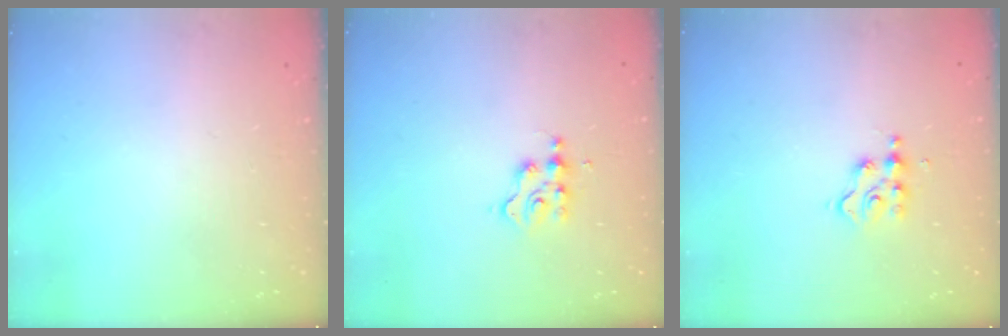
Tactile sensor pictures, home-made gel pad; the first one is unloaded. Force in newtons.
{"total": 3.0, "press": 3.0, "slide": 0.3}
{"total": 3.4, "press": 3.4, "slide": 0.2}